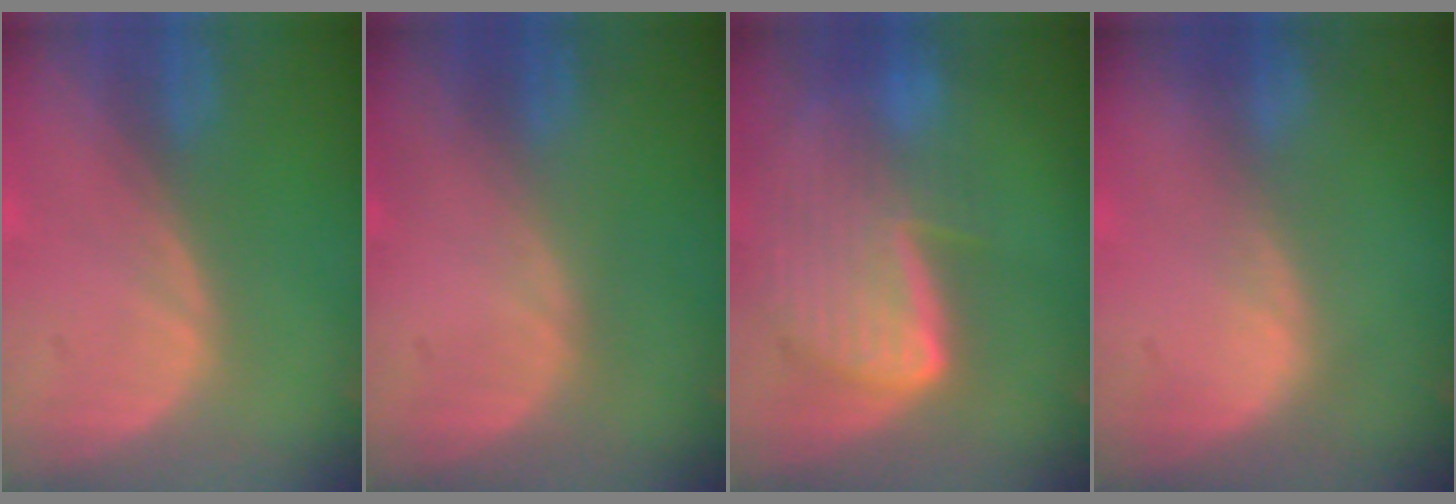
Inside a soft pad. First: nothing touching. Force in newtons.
{"total": 0.0}
{"total": 9.1, "press": 8.0, "slide": 4.3}
{"total": 0.8, "press": 0.5, "slide": 0.7}